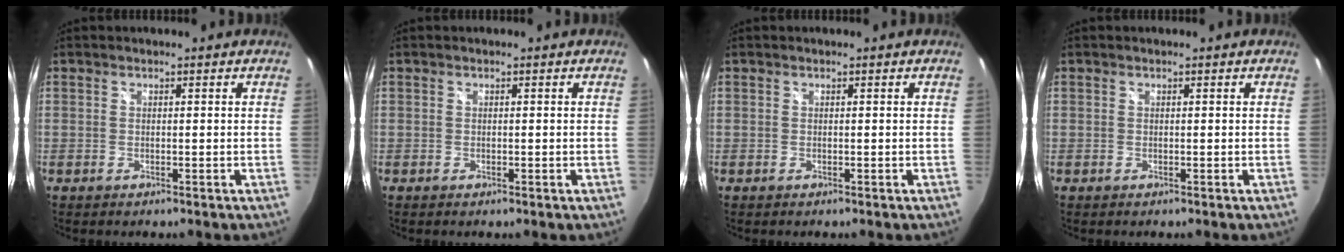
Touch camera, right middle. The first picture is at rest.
{"total": 0.0}
{"total": 0.0}
{"total": 0.0}